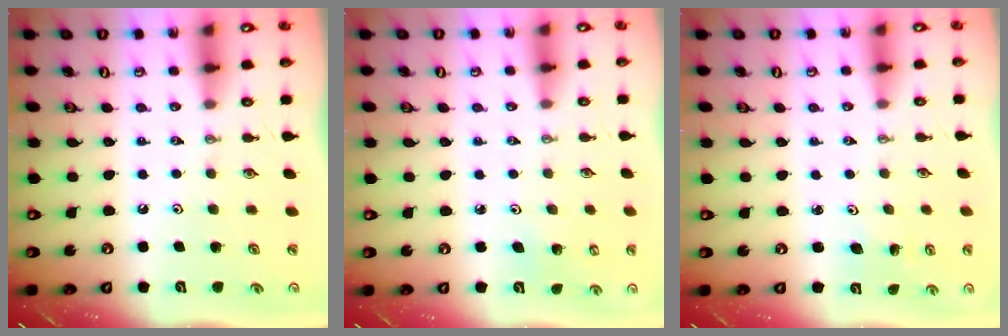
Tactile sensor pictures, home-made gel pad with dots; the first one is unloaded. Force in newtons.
{"total": 2.8, "press": 2.7, "slide": 1.0}
{"total": 2.3, "press": 2.3, "slide": 0.3}